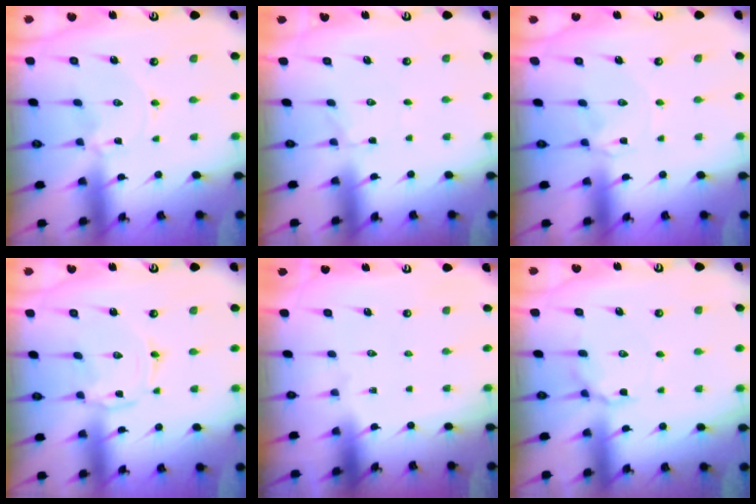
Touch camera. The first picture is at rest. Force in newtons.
{"total": 1.8, "press": 1.8, "slide": 0.4}
{"total": 1.9, "press": 1.8, "slide": 0.4}
{"total": 1.3, "press": 1.3, "slide": 0.2}
{"total": 0.0}
{"total": 6.5, "press": 6.4, "slide": 1.2}